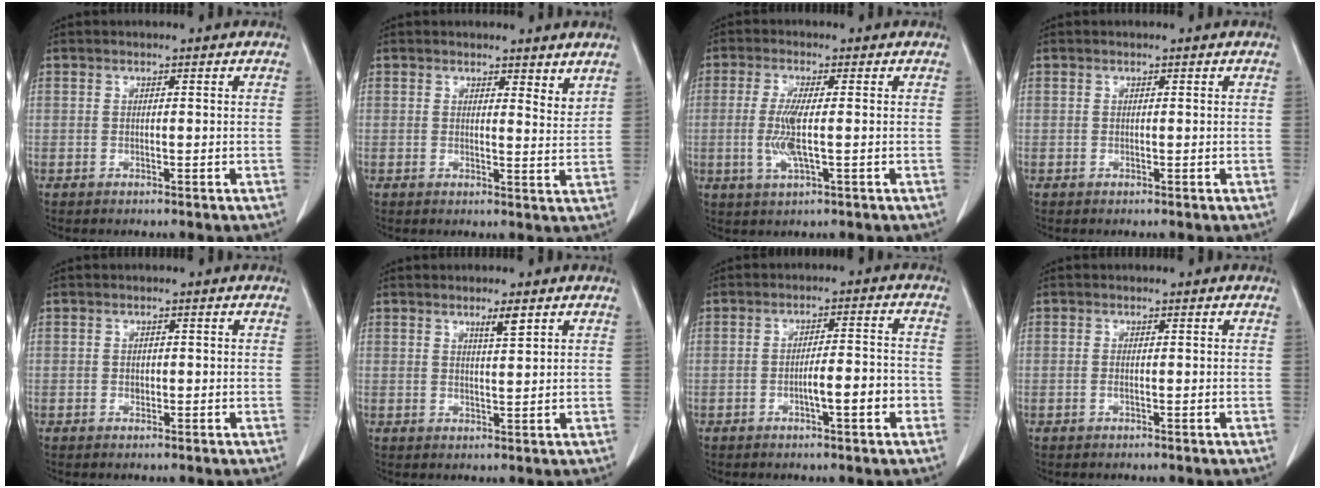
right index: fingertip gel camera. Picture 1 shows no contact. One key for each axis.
{"total": 3.2, "fx": 2.8, "fy": 0.8, "fz": 1.4, "tx": -0.014, "ty": -0.023, "tz": 0.030}
{"total": 5.1, "fx": -0.3, "fy": 0.7, "fz": 5.0, "tx": -0.112, "ty": -0.008, "tz": -0.004}
{"total": 0.0}
{"total": 0.7, "fx": 0.1, "fy": 0.6, "fz": 0.3, "tx": -0.001, "ty": 0.004, "tz": 0.005}
{"total": 2.4, "fx": 1.6, "fy": 0.1, "fz": 1.8, "tx": -0.035, "ty": -0.002, "tz": 0.028}
{"total": 5.2, "fx": -1.9, "fy": 0.7, "fz": 4.8, "tx": -0.071, "ty": 0.009, "tz": -0.024}
{"total": 0.0}